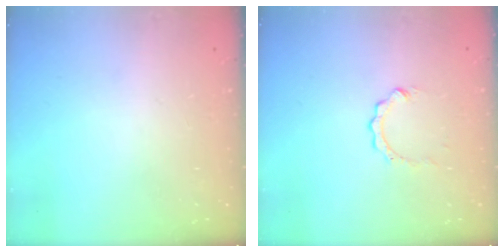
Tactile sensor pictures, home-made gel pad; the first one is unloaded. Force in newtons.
{"total": 2.3, "press": 2.3, "slide": 0.2}